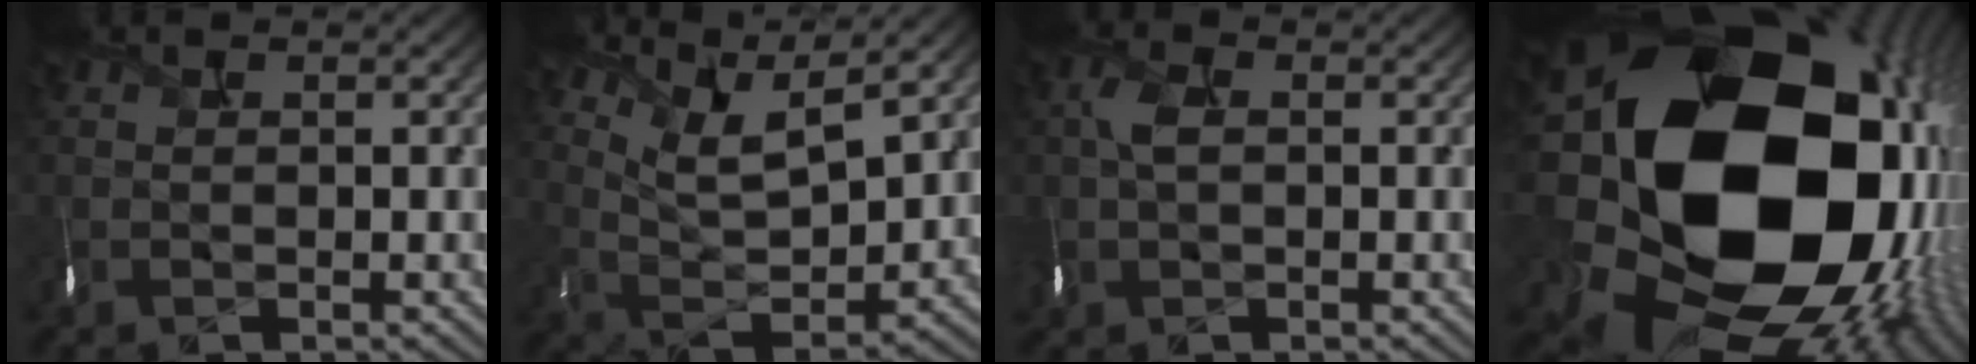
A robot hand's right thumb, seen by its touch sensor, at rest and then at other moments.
{"total": 10.4, "force": [8.0, 2.8, 6.1], "torque": [-0.144, -0.008, 0.131]}
{"total": 2.4, "force": [-0.1, 1.7, 1.6], "torque": [-0.044, 0.000, -0.002]}
{"total": 23.4, "force": [1.2, 18.9, 13.8], "torque": [-0.297, -0.093, 0.047]}